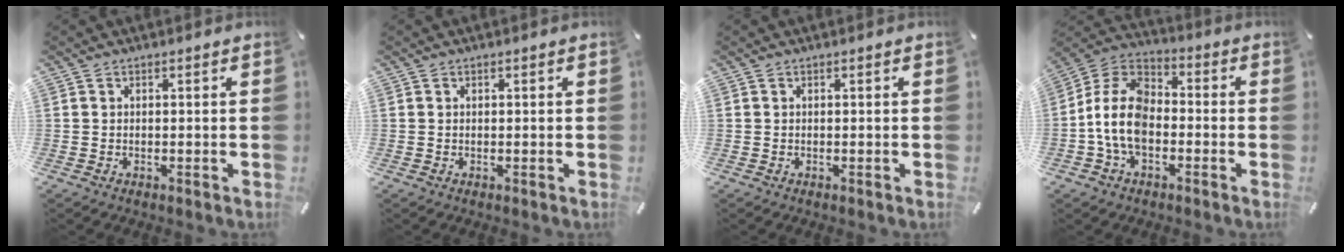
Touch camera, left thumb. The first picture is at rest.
{"total": 0.0}
{"total": 0.0}
{"total": 11.7, "force": [-3.5, 7.9, 7.8], "torque": [-0.185, 0.009, -0.069]}